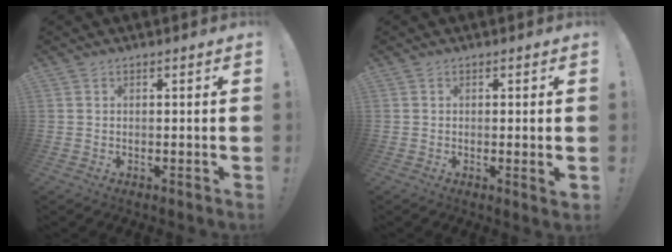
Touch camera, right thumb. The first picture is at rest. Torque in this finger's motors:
{"motor_torque": [-0.10, 0.09, -0.08, 0.09, 0.01]}